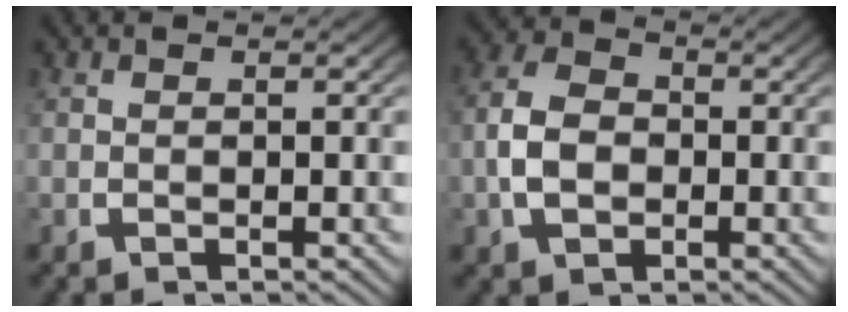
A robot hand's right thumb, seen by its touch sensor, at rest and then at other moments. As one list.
[{"total": 5.2, "force": [-0.5, 3.8, 3.5], "torque": [-0.074, -0.010, -0.003]}]